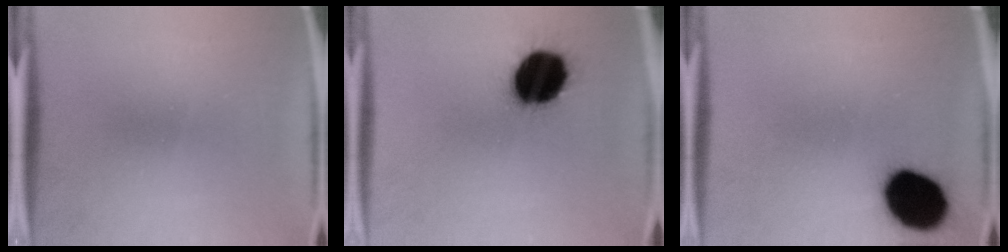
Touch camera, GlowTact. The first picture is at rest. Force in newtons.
{"total": 18.5}
{"total": 16.5}